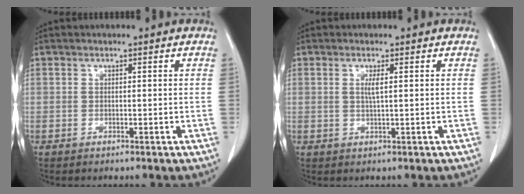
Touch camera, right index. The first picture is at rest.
{"total": 1.8, "force": [0.4, -0.1, 1.7], "torque": [-0.038, -0.001, 0.008]}